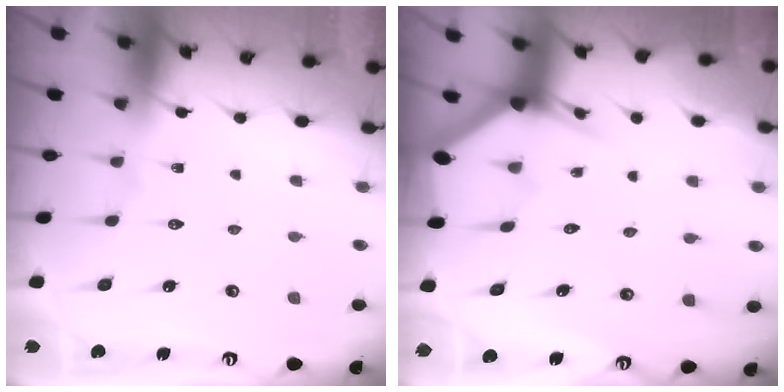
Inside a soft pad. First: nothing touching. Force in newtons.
{"total": 3.0, "press": 3.0, "slide": 0.1}